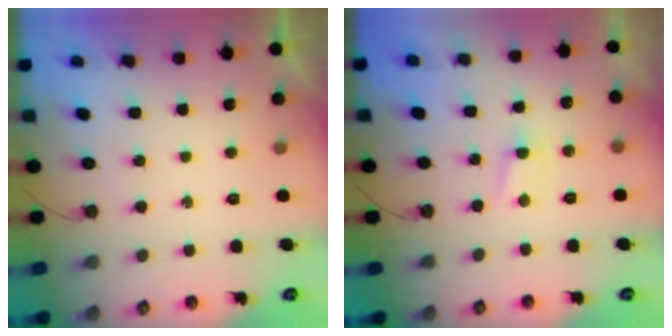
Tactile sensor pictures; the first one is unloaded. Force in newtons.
{"total": 2.8, "press": 2.8, "slide": 0.4}